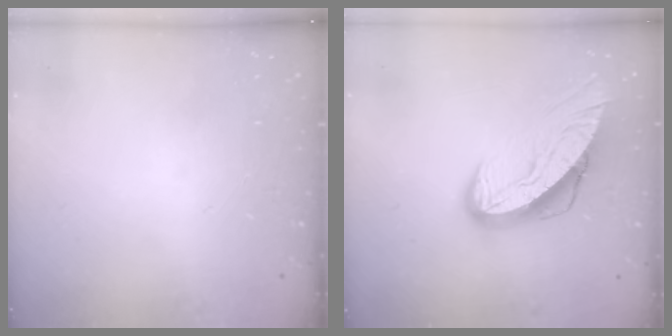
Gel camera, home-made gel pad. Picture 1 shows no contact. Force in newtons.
{"total": 10.6, "press": 10.6, "slide": 0.9}